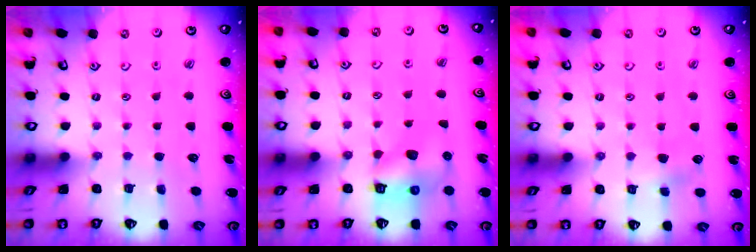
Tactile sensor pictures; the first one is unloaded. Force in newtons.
{"total": 6.4, "press": 6.3, "slide": 0.9}
{"total": 3.9, "press": 3.9, "slide": 0.3}